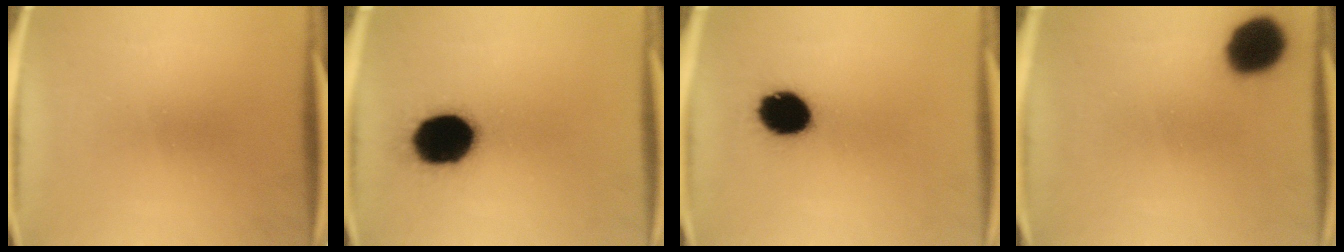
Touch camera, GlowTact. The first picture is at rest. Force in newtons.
{"total": 19.1}
{"total": 12.2}
{"total": 12.7}